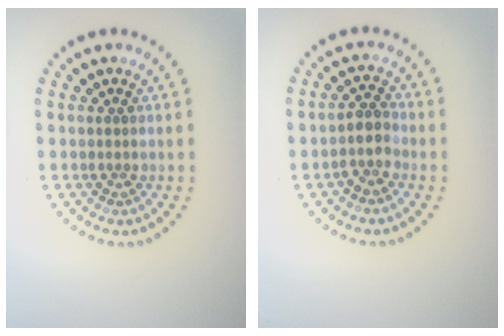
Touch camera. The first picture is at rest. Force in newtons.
{"total": 2.2, "press": 1.8, "slide": 1.2}